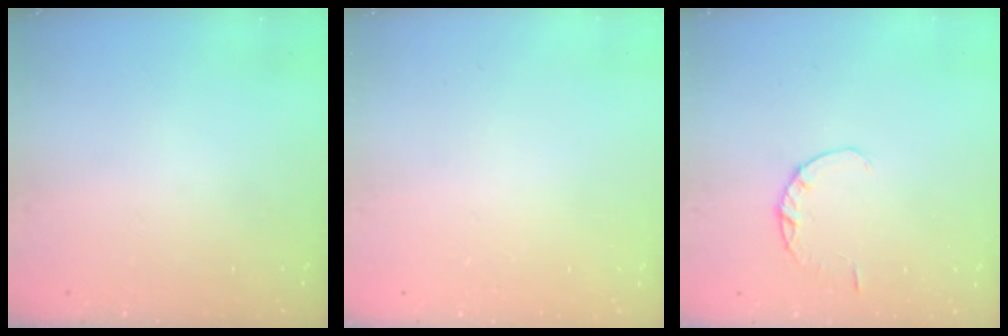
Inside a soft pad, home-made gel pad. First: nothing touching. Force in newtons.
{"total": 2.6, "press": 2.6, "slide": 0.2}
{"total": 1.8, "press": 1.8, "slide": 0.3}